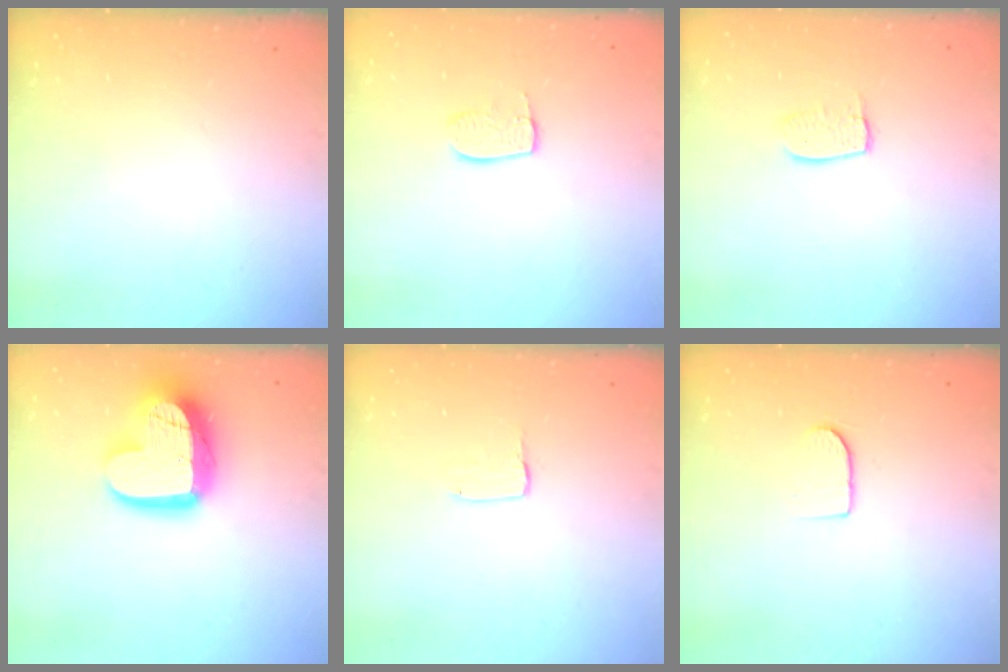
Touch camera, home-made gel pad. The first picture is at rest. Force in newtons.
{"total": 7.1, "press": 7.0, "slide": 0.4}
{"total": 5.8, "press": 5.8, "slide": 0.4}
{"total": 16.1, "press": 16.1, "slide": 0.9}
{"total": 2.0, "press": 2.0, "slide": 0.0}
{"total": 6.0, "press": 5.9, "slide": 0.6}